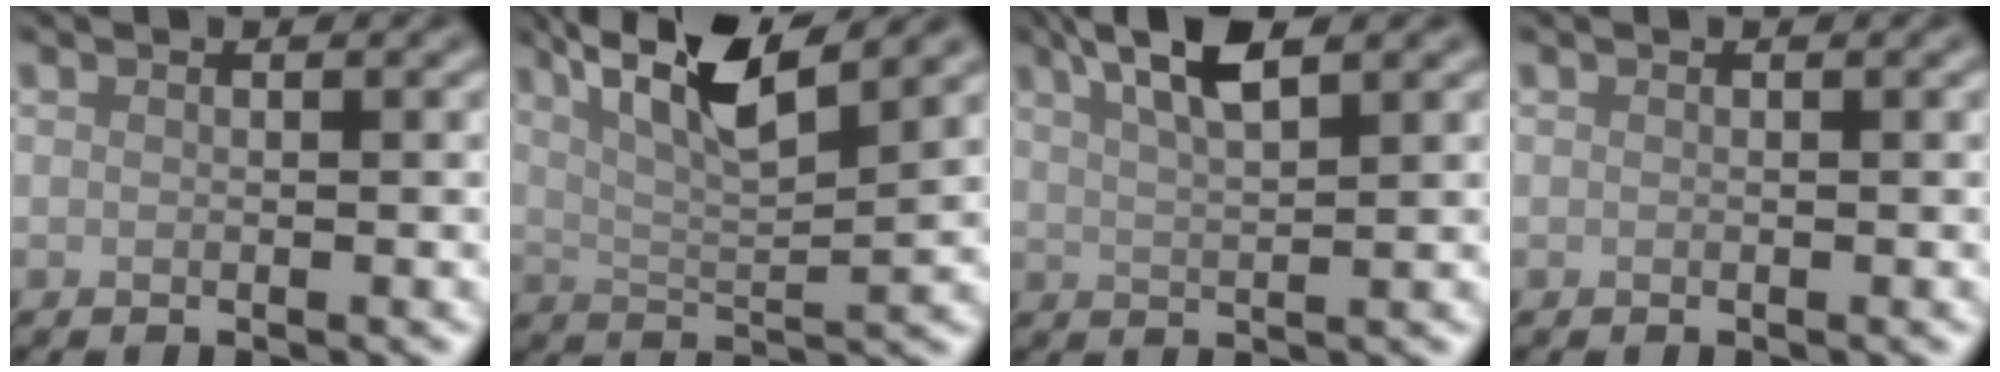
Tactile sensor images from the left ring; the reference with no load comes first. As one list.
[{"total": 8.1, "force": [4.4, 1.8, 6.5], "torque": [-0.118, 0.007, 0.082]}, {"total": 5.1, "force": [2.9, 1.4, 3.9], "torque": [-0.066, 0.011, 0.051]}, {"total": 0.0}]